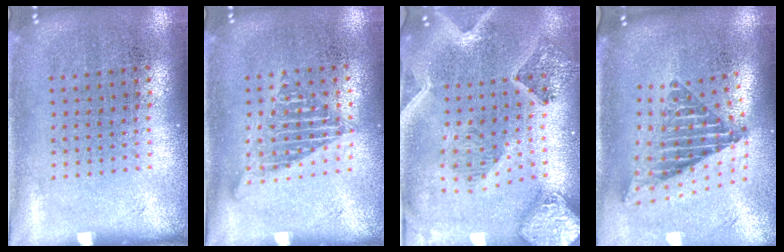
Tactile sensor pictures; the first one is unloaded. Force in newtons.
{"total": 1.3, "press": 1.2, "slide": 0.6}
{"total": 2.3, "press": 2.1, "slide": 1.0}
{"total": 2.4, "press": 1.7, "slide": 1.8}